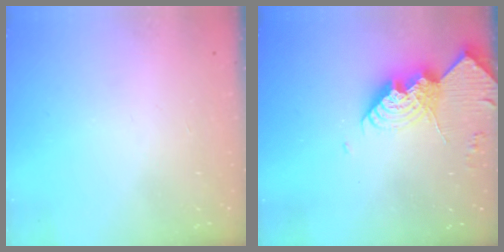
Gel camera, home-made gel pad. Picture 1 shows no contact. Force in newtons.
{"total": 15.3, "press": 15.2, "slide": 1.4}